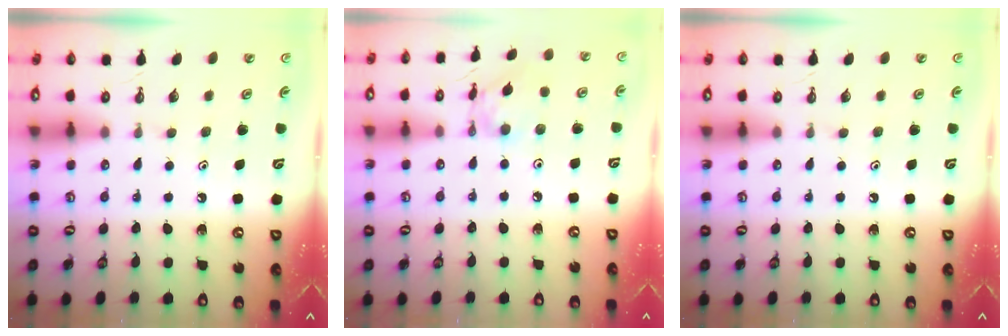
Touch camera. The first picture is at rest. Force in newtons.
{"total": 9.2, "press": 9.2, "slide": 0.6}
{"total": 0.0}